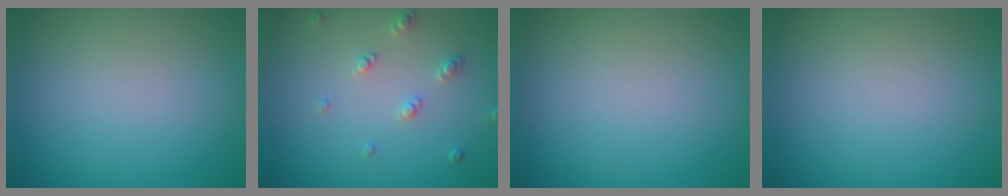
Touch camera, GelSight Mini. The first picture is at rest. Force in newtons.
{"total": 1.9, "press": 1.8, "slide": 0.5}
{"total": 0.0}
{"total": 0.0}